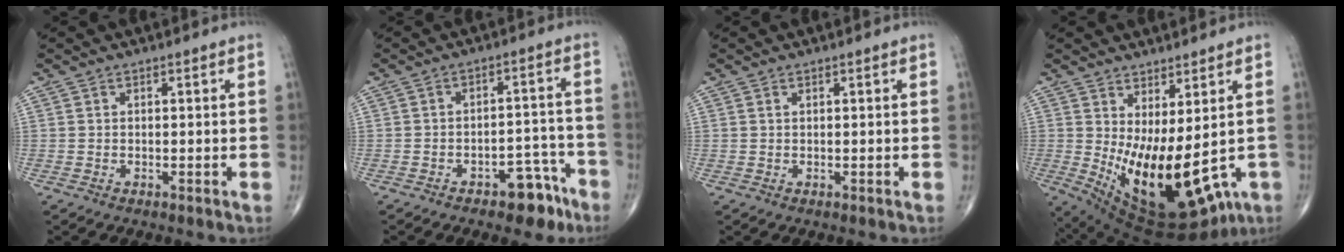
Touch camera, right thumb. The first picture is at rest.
{"total": 7.6, "force": [-4.9, 3.8, 4.3], "torque": [-0.030, 0.048, -0.065]}
{"total": 0.0}
{"total": 18.4, "force": [-2.1, 8.1, 16.4], "torque": [-0.263, -0.030, 0.000]}